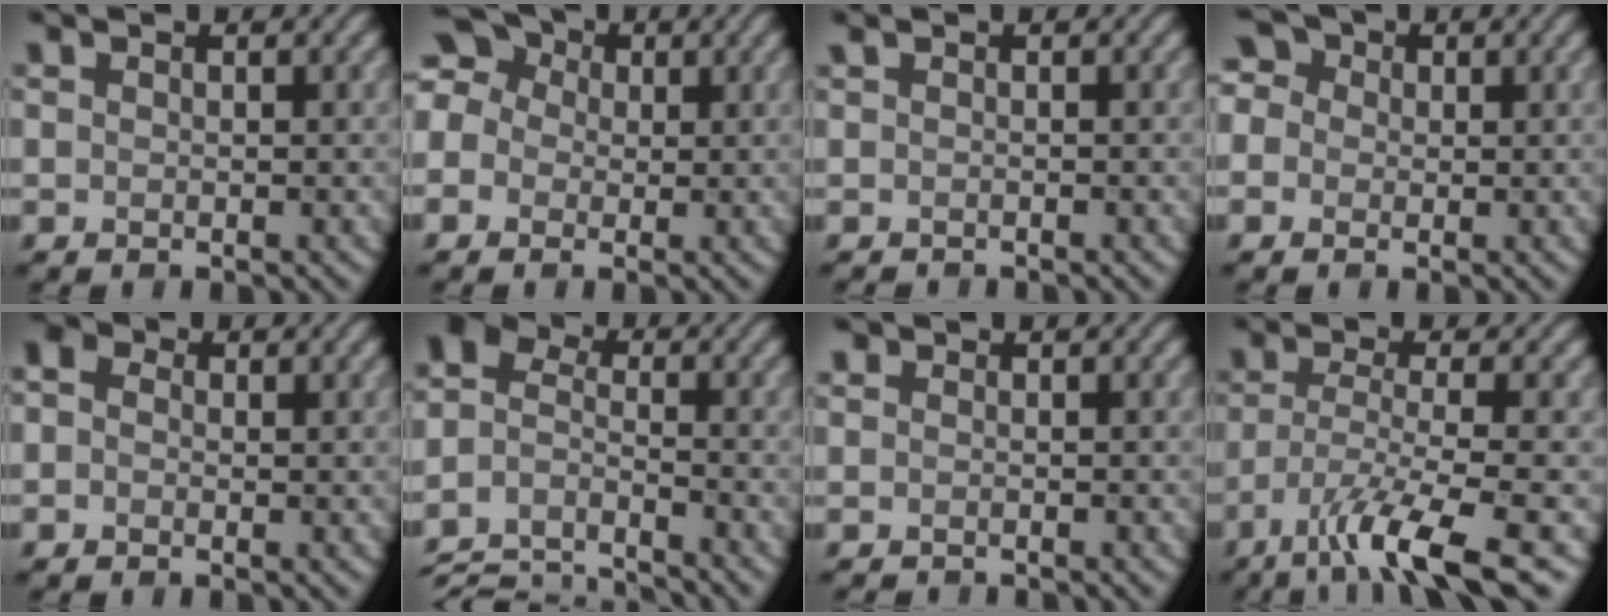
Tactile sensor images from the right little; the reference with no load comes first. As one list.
[{"total": 7.2, "force": [1.0, 6.1, 3.5], "torque": [-0.068, 0.037, -0.025]}, {"total": 0.6, "force": [-0.5, 0.0, 0.3], "torque": [-0.005, -0.007, -0.008]}, {"total": 4.0, "force": [1.0, 3.5, 1.8], "torque": [-0.031, 0.031, -0.014]}, {"total": 2.9, "force": [0.6, 2.3, 1.7], "torque": [-0.024, 0.011, -0.023]}, {"total": 8.1, "force": [-6.3, 3.4, 3.7], "torque": [-0.082, -0.015, -0.122]}, {"total": 0.7, "force": [-0.7, 0.3, 0.1], "torque": [0.003, -0.003, -0.015]}, {"total": 7.6, "force": [-4.2, 1.5, 6.2], "torque": [-0.105, -0.008, -0.080]}]